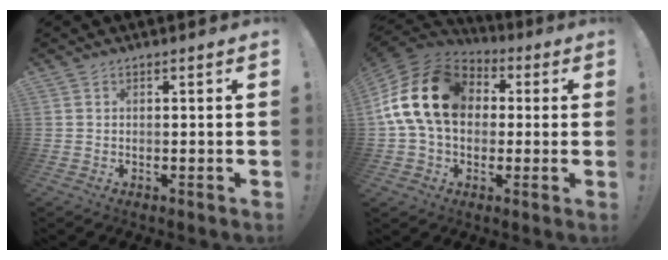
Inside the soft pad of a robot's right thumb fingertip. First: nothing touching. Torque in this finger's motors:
{"motor_torque": [1.56, 1.47, 1.48, -0.10, 0.66]}